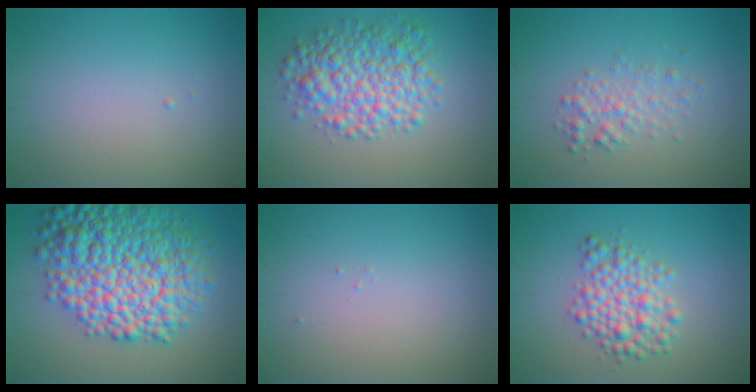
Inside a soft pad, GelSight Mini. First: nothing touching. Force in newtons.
{"total": 6.0, "press": 6.0, "slide": 0.1}
{"total": 2.0, "press": 2.0, "slide": 0.1}
{"total": 12.2, "press": 12.2, "slide": 0.1}
{"total": 0.0}
{"total": 4.1, "press": 4.1, "slide": 0.1}